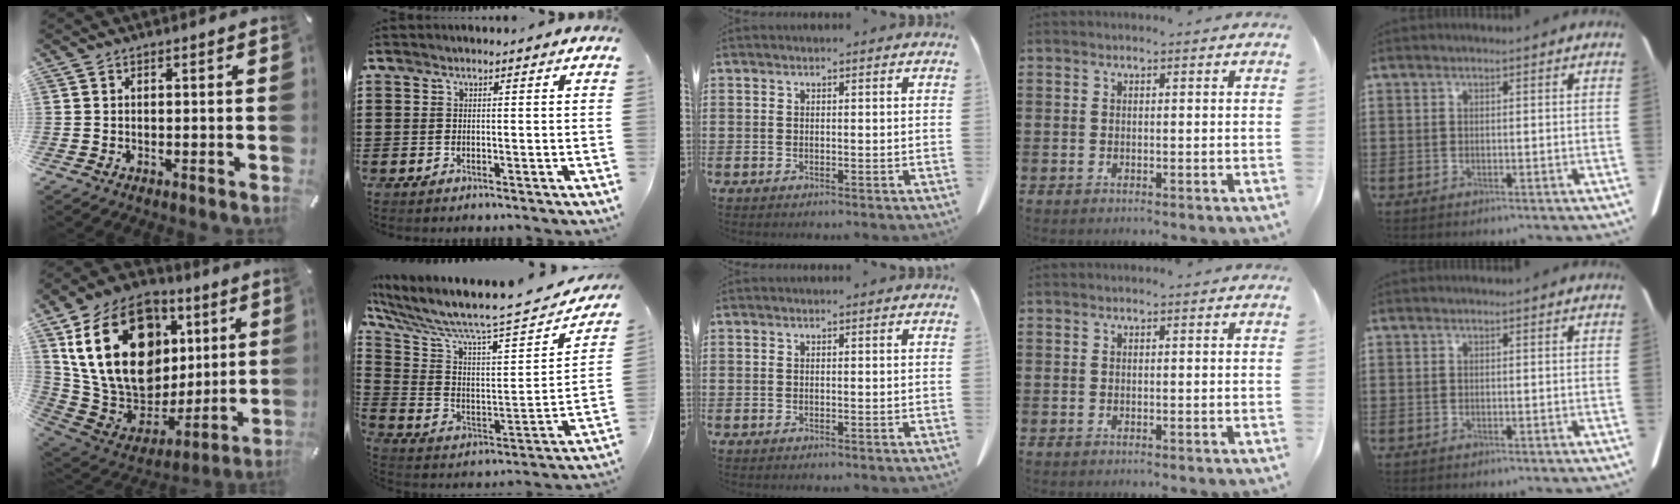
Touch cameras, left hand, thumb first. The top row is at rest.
{"thumb": {"total": 27.1, "force": [8.0, 19.9, 16.6], "torque": [-0.302, -0.037, 0.161]}, "index": {"total": 6.9, "force": [6.0, 0.6, 3.4], "torque": [-0.100, -0.062, 0.094]}}